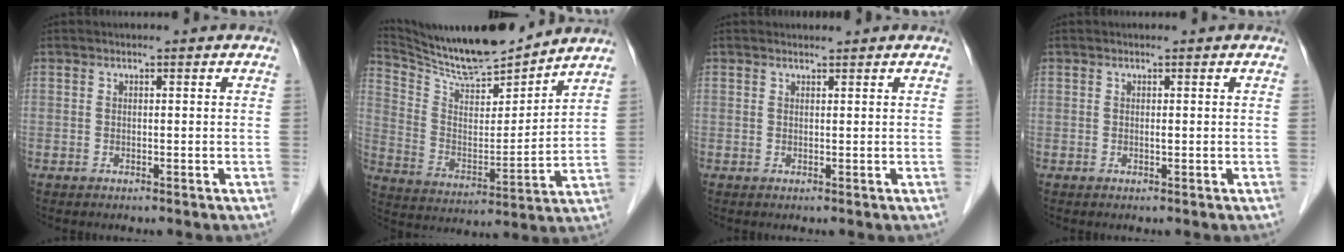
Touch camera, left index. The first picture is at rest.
{"total": 14.6, "force": [14.0, 0.7, 4.0], "torque": [-0.086, -0.004, 0.253]}
{"total": 0.7, "force": [0.7, 0.0, -0.1], "torque": [-0.011, 0.001, 0.014]}
{"total": 0.0}